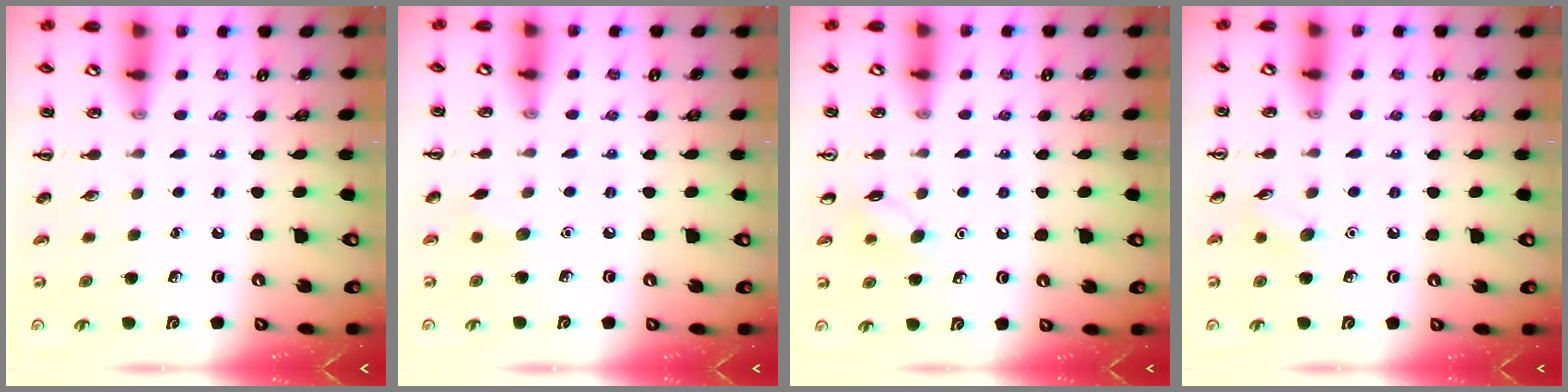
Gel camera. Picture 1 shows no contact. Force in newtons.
{"total": 5.1, "press": 5.0, "slide": 1.1}
{"total": 6.2, "press": 6.0, "slide": 1.6}
{"total": 5.8, "press": 5.6, "slide": 1.6}